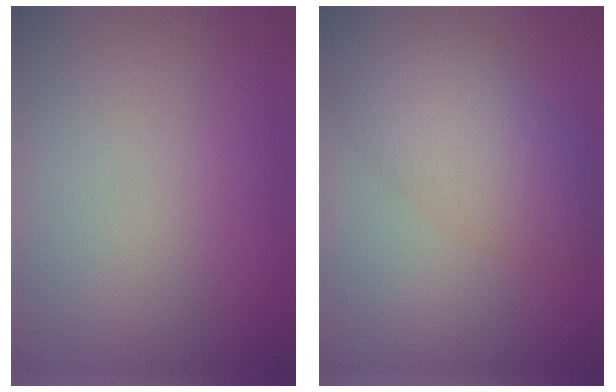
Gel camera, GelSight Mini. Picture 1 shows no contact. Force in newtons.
{"total": 5.6, "press": 5.6, "slide": 0.4}